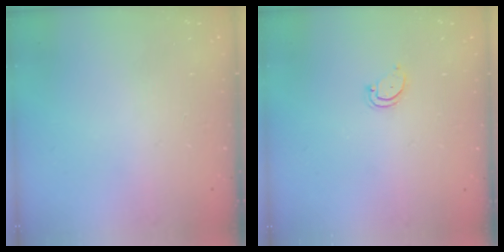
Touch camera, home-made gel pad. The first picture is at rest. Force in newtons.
{"total": 2.8, "press": 2.8, "slide": 0.2}